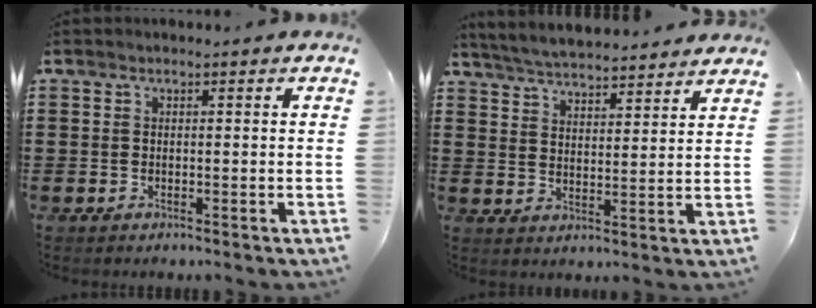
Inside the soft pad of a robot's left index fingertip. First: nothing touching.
{"total": 4.7, "force": [4.7, -0.2, 0.6], "torque": [-0.032, -0.025, 0.081]}